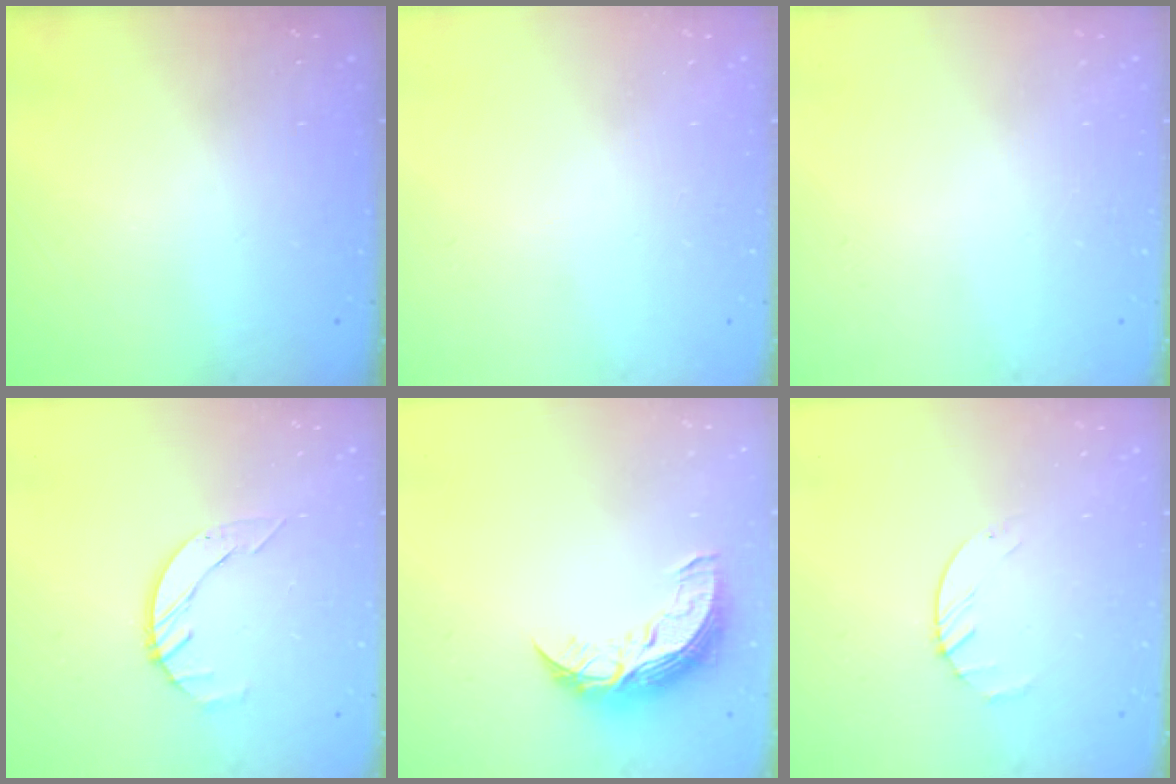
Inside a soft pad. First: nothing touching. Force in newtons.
{"total": 0.0}
{"total": 0.0}
{"total": 2.7, "press": 2.7, "slide": 0.3}
{"total": 9.7, "press": 9.7, "slide": 0.6}
{"total": 2.2, "press": 2.2, "slide": 0.3}